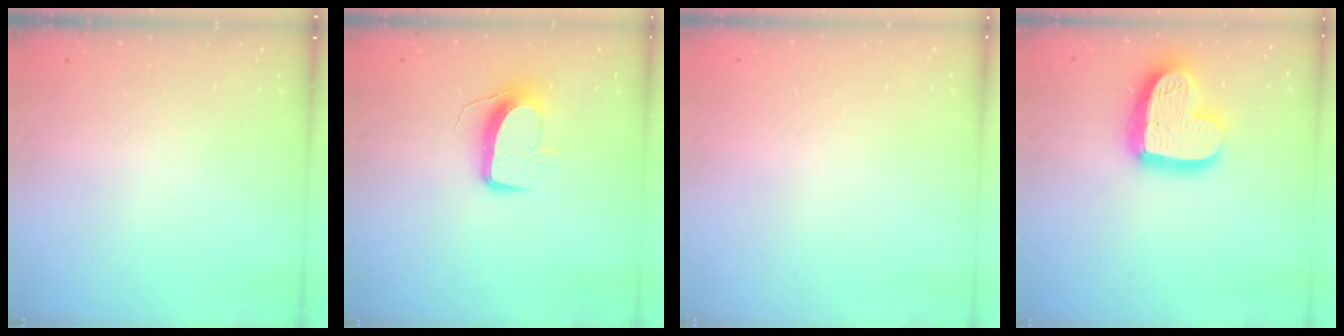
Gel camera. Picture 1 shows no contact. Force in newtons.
{"total": 9.8, "press": 9.8, "slide": 0.8}
{"total": 0.0}
{"total": 18.7, "press": 18.7, "slide": 1.4}